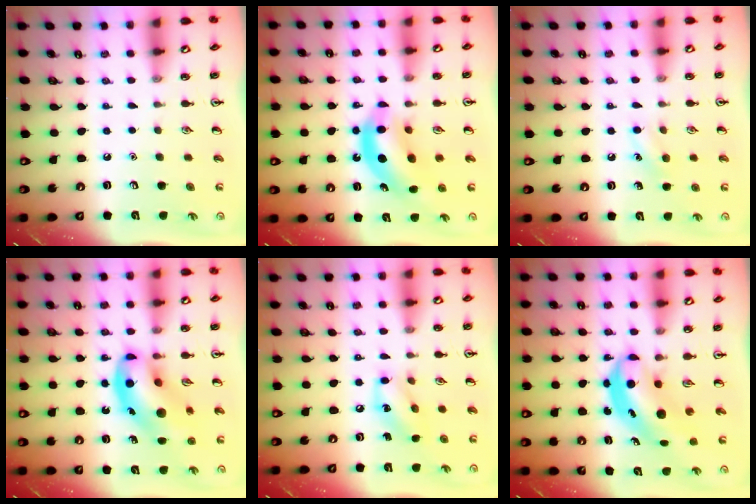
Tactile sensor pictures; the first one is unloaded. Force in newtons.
{"total": 10.1, "press": 9.7, "slide": 3.0}
{"total": 7.6, "press": 7.3, "slide": 2.1}
{"total": 14.0, "press": 13.5, "slide": 3.5}
{"total": 9.5, "press": 9.4, "slide": 1.1}
{"total": 5.3, "press": 5.2, "slide": 1.3}